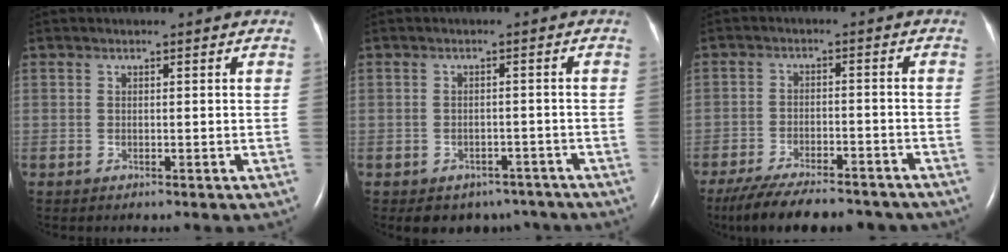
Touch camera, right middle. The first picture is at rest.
{"total": 6.5, "force": [-5.1, 3.9, 0.9], "torque": [0.000, 0.013, -0.058]}
{"total": 16.9, "force": [-14.4, 4.3, 7.7], "torque": [-0.148, -0.016, -0.205]}